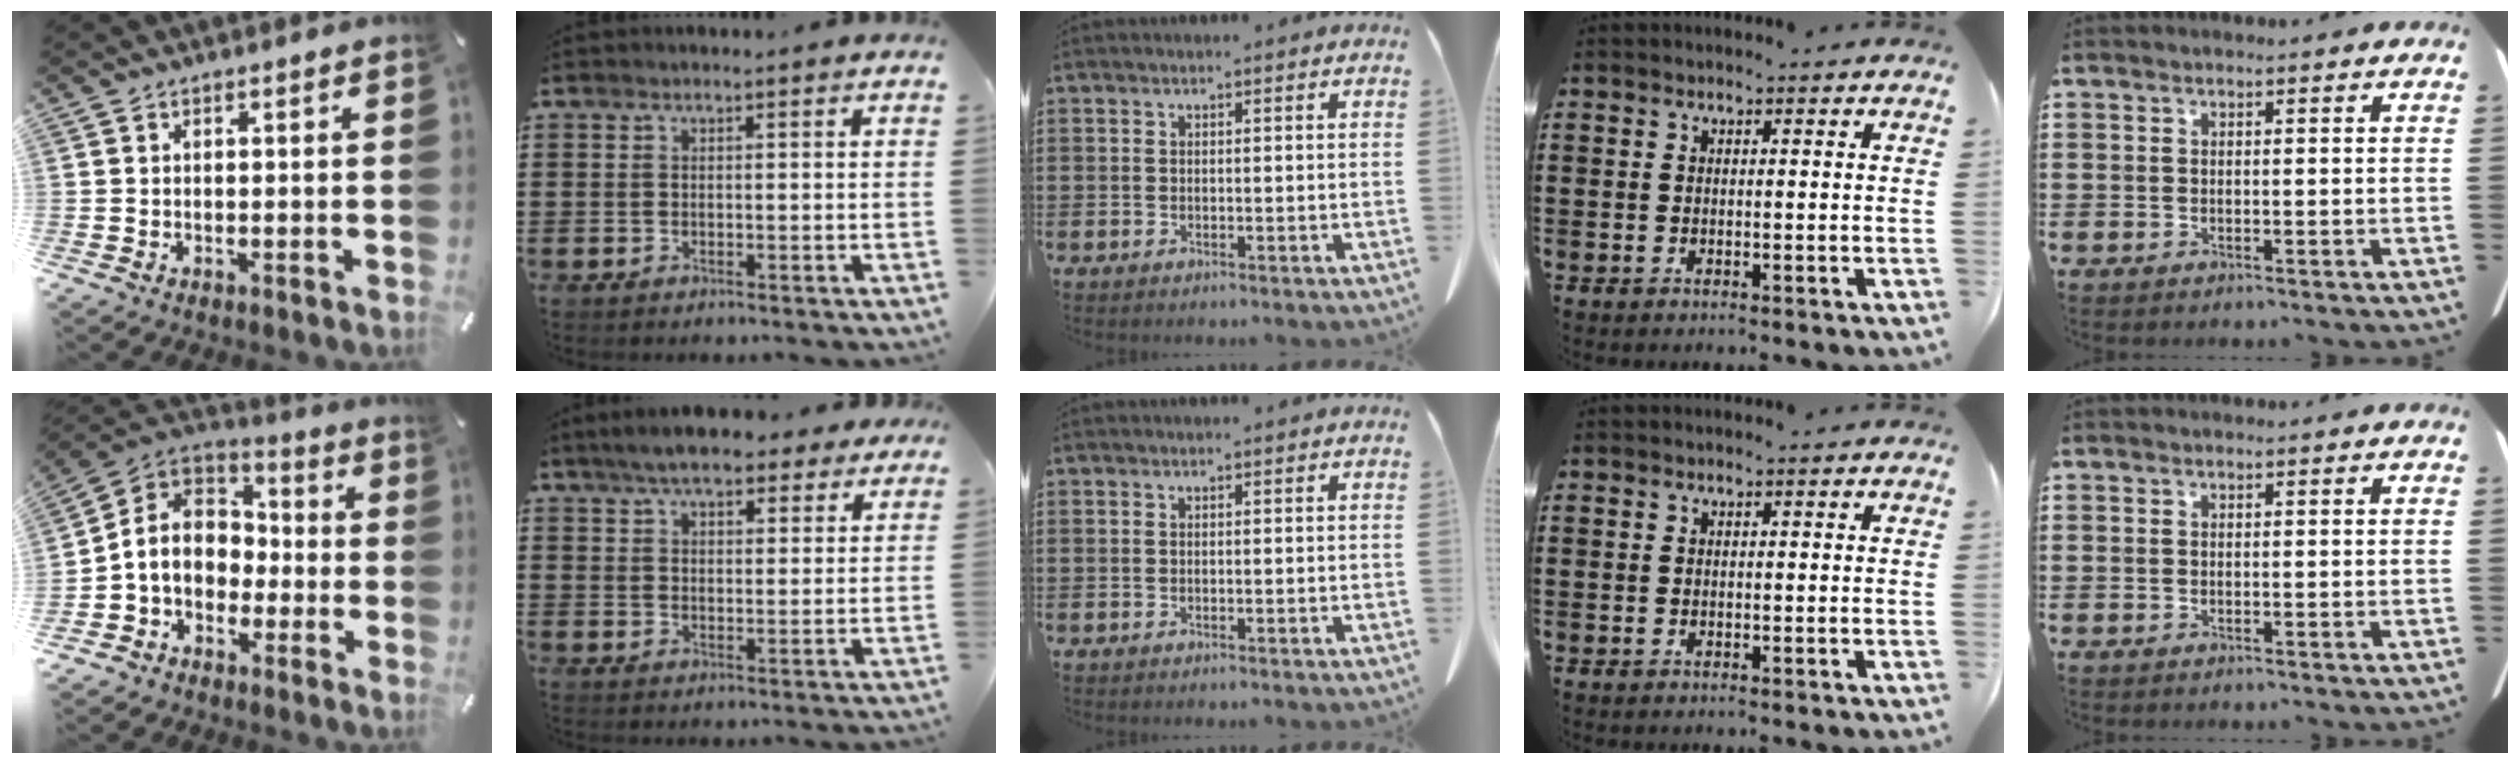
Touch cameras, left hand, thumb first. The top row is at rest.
{"thumb": {"total": 9.0, "force": [-2.4, 8.1, 3.2], "torque": [-0.097, 0.012, -0.044]}, "index": {"total": 6.8, "force": [5.9, 1.8, 3.0], "torque": [-0.068, -0.006, 0.107]}}